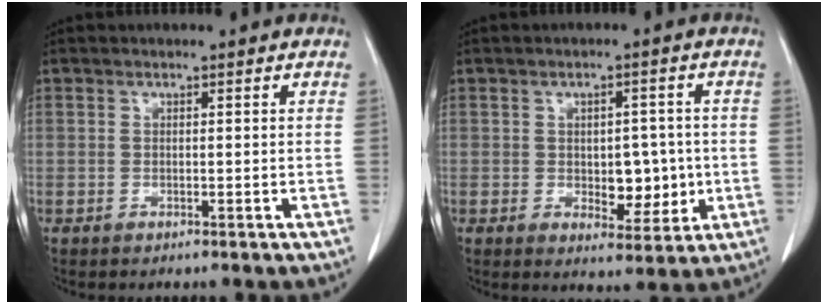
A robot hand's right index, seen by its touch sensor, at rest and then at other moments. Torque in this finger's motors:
{"motor_torque": [0.31, 0.24, 0.07, 0.04]}